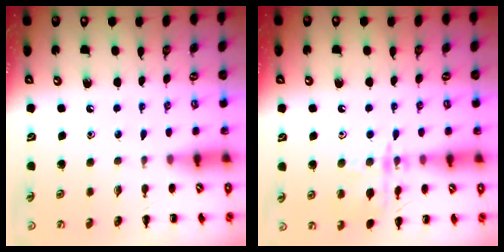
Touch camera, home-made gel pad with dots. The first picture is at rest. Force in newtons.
{"total": 12.3, "press": 12.3, "slide": 0.5}